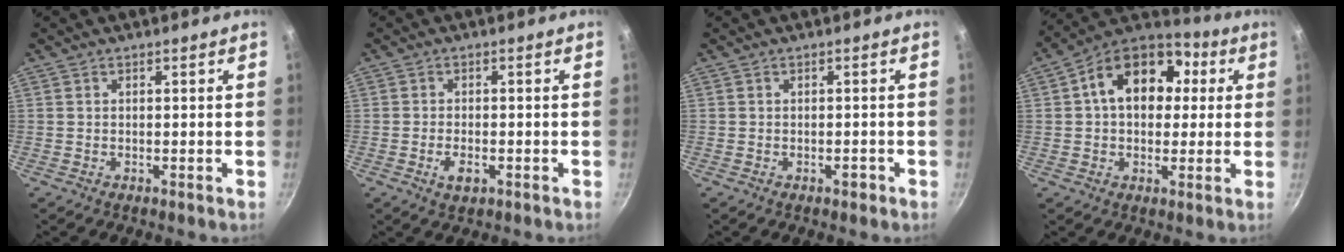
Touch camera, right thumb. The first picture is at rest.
{"total": 3.4, "force": [-1.3, 1.8, 2.6], "torque": [-0.049, 0.004, -0.022]}
{"total": 1.3, "force": [-0.7, 0.7, 0.8], "torque": [-0.007, 0.009, -0.006]}
{"total": 16.9, "force": [3.4, 12.1, 11.4], "torque": [-0.148, 0.028, 0.036]}